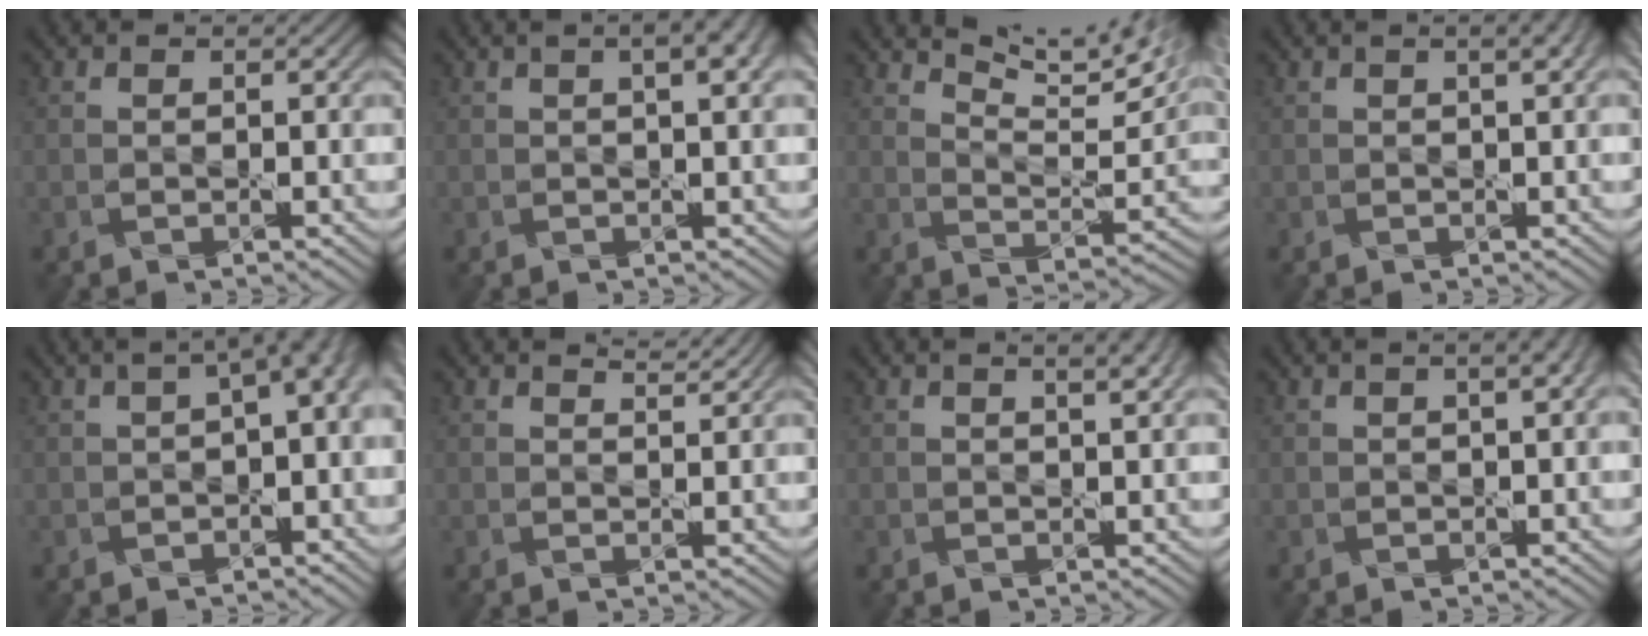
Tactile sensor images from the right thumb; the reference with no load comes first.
{"total": 5.4, "force": [2.2, 1.7, 4.6], "torque": [-0.055, 0.011, 0.015]}
{"total": 10.7, "force": [7.7, 2.4, 7.1], "torque": [-0.130, 0.001, 0.121]}
{"total": 2.9, "force": [1.2, 0.7, 2.5], "torque": [-0.029, 0.001, 0.006]}
{"total": 5.9, "force": [0.5, 2.0, 5.5], "torque": [-0.071, 0.012, 0.013]}
{"total": 1.9, "force": [1.7, 0.2, 0.8], "torque": [-0.014, -0.002, 0.025]}
{"total": 3.6, "force": [1.8, 1.0, 2.9], "torque": [-0.034, 0.005, 0.013]}
{"total": 3.2, "force": [1.2, 1.0, 2.9], "torque": [-0.031, 0.007, 0.001]}